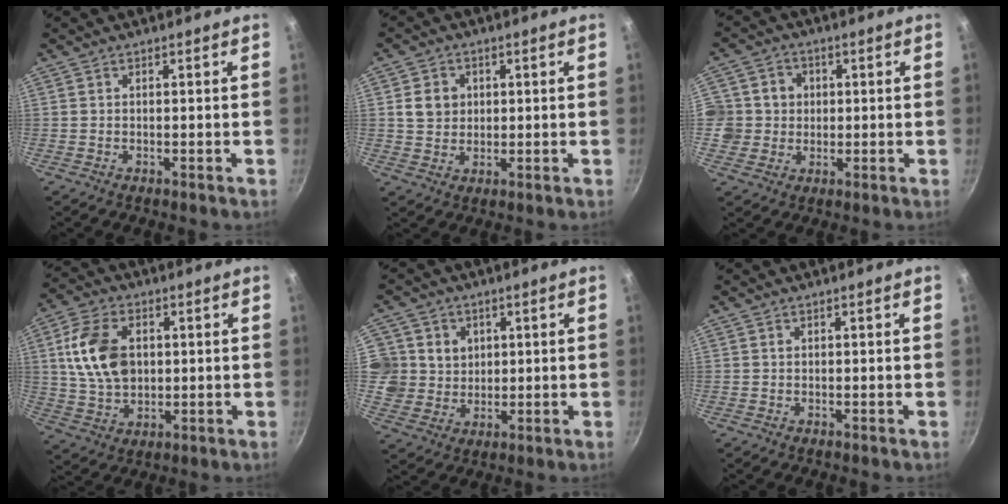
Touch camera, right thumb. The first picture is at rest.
{"total": 5.3, "force": [1.1, 4.6, 2.3], "torque": [-0.019, 0.003, 0.019]}
{"total": 7.8, "force": [0.6, 7.5, 1.9], "torque": [0.006, 0.009, 0.004]}
{"total": 13.4, "force": [2.3, 9.1, 9.5], "torque": [-0.162, 0.000, 0.045]}
{"total": 9.6, "force": [2.5, 8.9, 2.5], "torque": [-0.014, -0.008, 0.047]}
{"total": 0.6, "force": [0.2, 0.4, 0.3], "torque": [-0.005, 0.001, 0.004]}